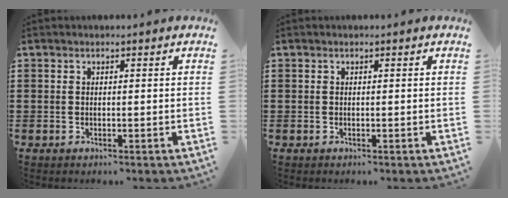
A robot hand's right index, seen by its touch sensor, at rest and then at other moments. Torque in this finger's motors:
{"motor_torque": [0.00, 0.00, 0.00, 0.00]}